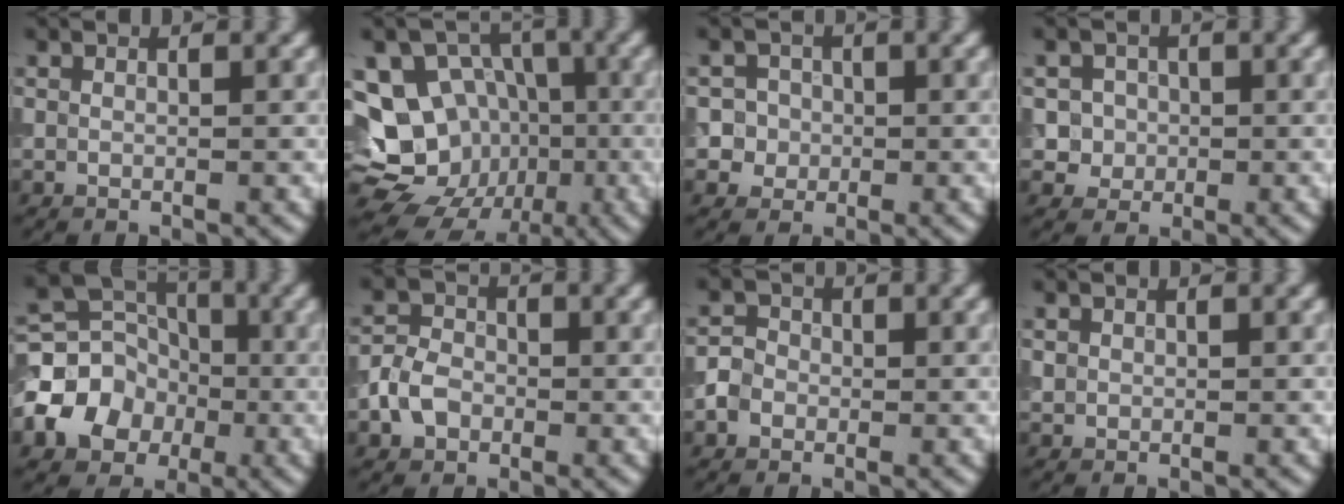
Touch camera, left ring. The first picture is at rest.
{"total": 17.1, "force": [-2.7, 14.9, 8.0], "torque": [-0.172, -0.001, -0.032]}
{"total": 3.9, "force": [0.2, 3.7, 1.1], "torque": [0.008, 0.026, -0.006]}
{"total": 3.3, "force": [0.2, 3.1, 1.0], "torque": [0.003, 0.008, 0.001]}
{"total": 6.6, "force": [-1.8, 5.6, 3.0], "torque": [-0.047, 0.005, -0.048]}
{"total": 3.3, "force": [-1.2, 2.6, 1.7], "torque": [-0.034, 0.004, -0.031]}
{"total": 2.1, "force": [-0.6, 1.8, 0.8], "torque": [-0.001, 0.000, -0.015]}
{"total": 0.6, "force": [0.1, 0.6, 0.1], "torque": [0.004, -0.002, 0.003]}